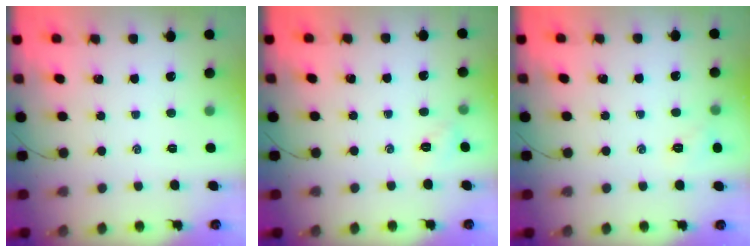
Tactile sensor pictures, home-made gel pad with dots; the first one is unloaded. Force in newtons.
{"total": 2.2, "press": 2.2, "slide": 0.5}
{"total": 5.2, "press": 5.0, "slide": 1.3}